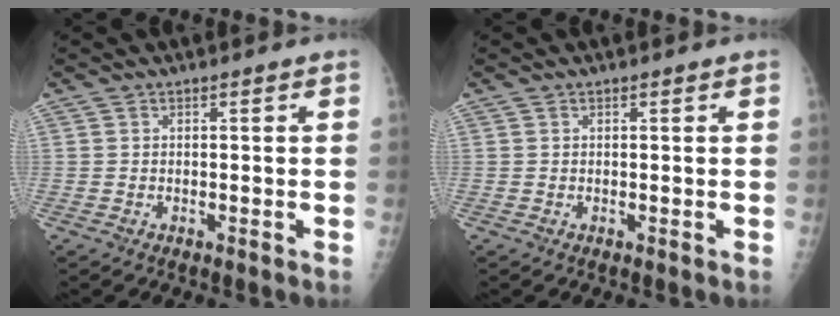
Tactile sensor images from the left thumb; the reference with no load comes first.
{"total": 0.0}